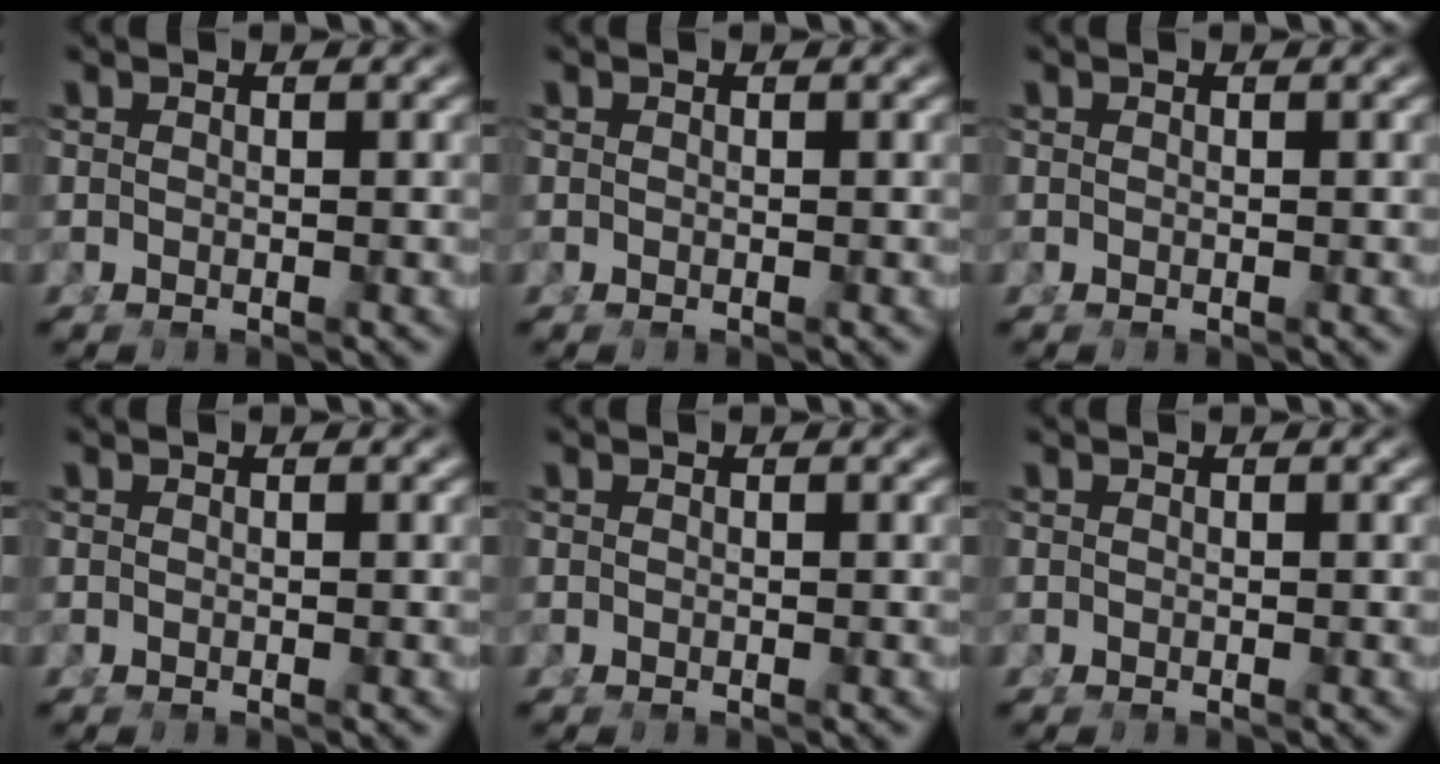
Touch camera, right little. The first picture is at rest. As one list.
[{"total": 0.0}, {"total": 0.0}, {"total": 0.0}, {"total": 0.0}, {"total": 0.0}]